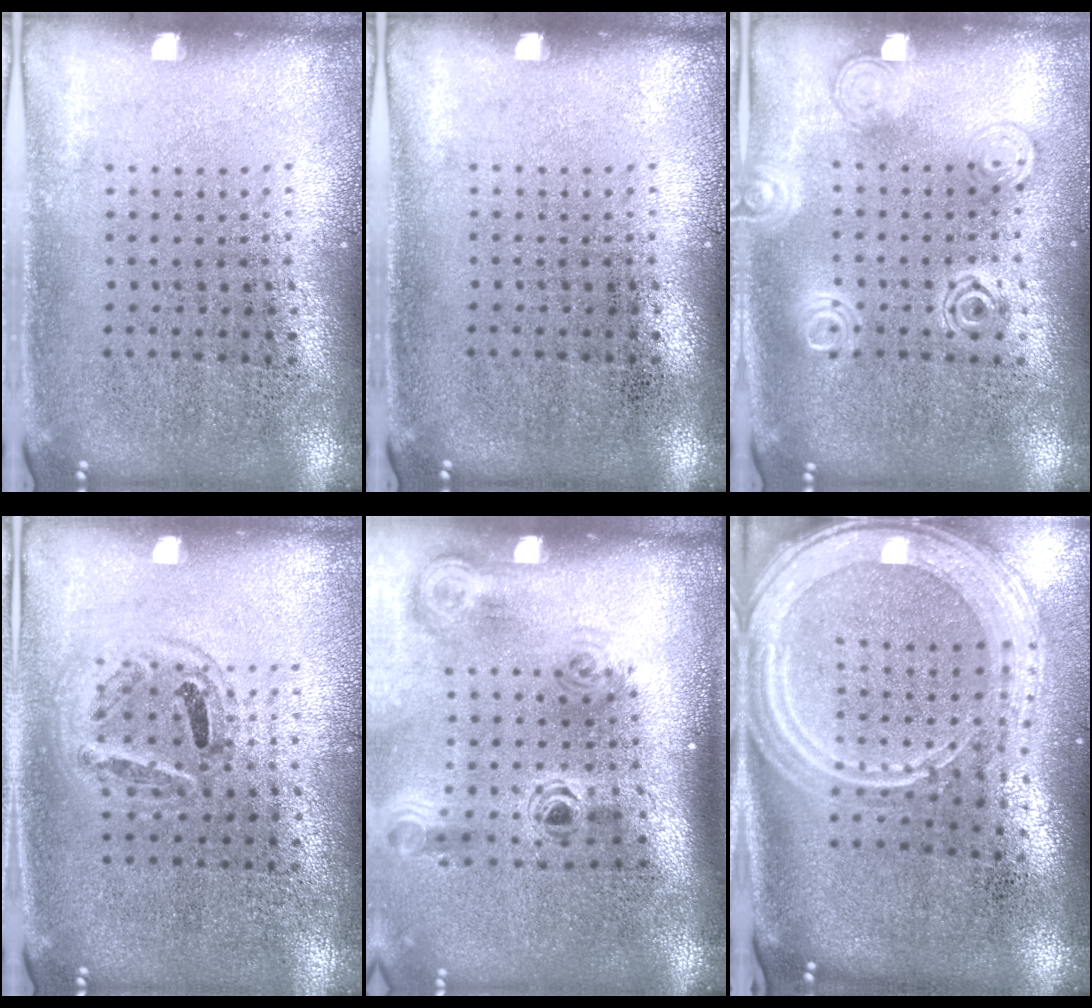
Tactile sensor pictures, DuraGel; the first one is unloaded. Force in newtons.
{"total": 0.0}
{"total": 2.5, "press": 2.4, "slide": 0.4}
{"total": 1.0, "press": 0.9, "slide": 0.3}
{"total": 1.6, "press": 1.3, "slide": 1.0}
{"total": 3.1, "press": 2.5, "slide": 1.9}